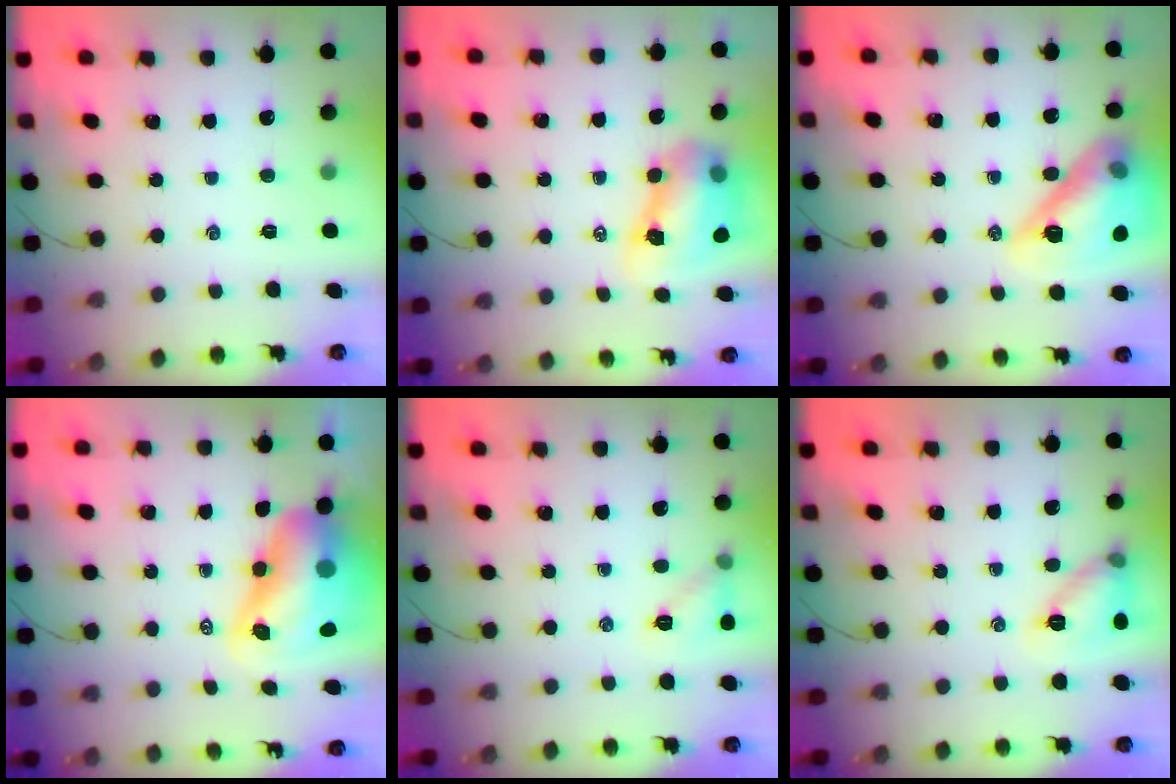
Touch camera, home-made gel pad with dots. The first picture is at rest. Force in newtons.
{"total": 10.1, "press": 9.7, "slide": 2.8}
{"total": 21.6, "press": 21.2, "slide": 4.3}
{"total": 13.9, "press": 13.3, "slide": 4.0}
{"total": 6.9, "press": 6.8, "slide": 1.3}
{"total": 10.2, "press": 10.1, "slide": 1.4}